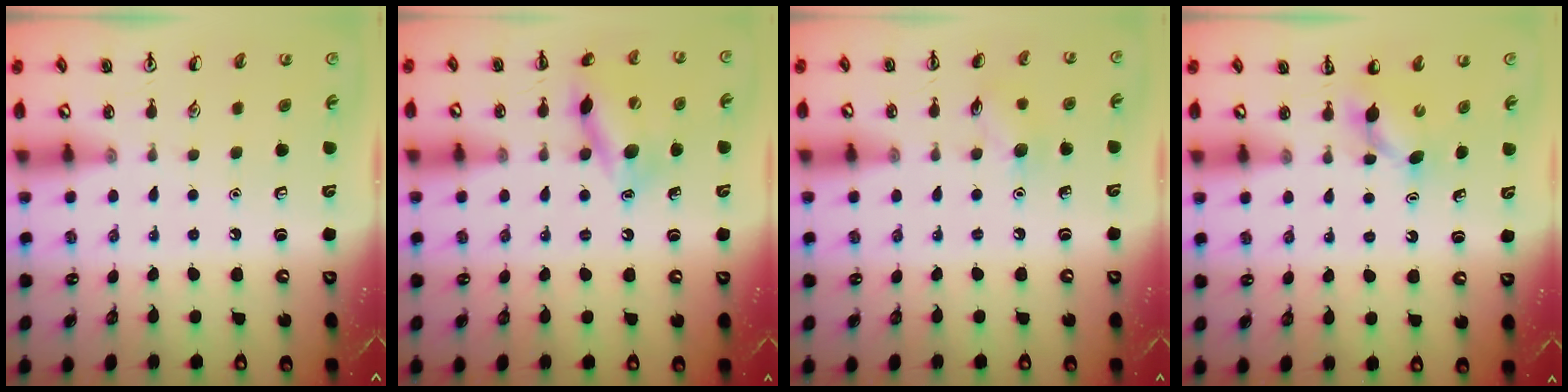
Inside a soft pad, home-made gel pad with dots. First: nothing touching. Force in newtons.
{"total": 13.3, "press": 13.1, "slide": 2.3}
{"total": 6.8, "press": 6.8, "slide": 0.6}
{"total": 3.9, "press": 3.7, "slide": 1.0}